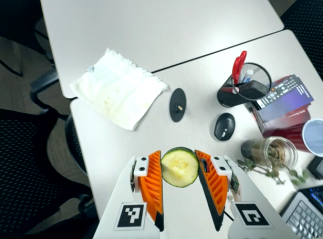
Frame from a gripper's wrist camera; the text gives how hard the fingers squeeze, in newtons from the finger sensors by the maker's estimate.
{"total": 8.2, "left": 7.7, "right": 8.7}